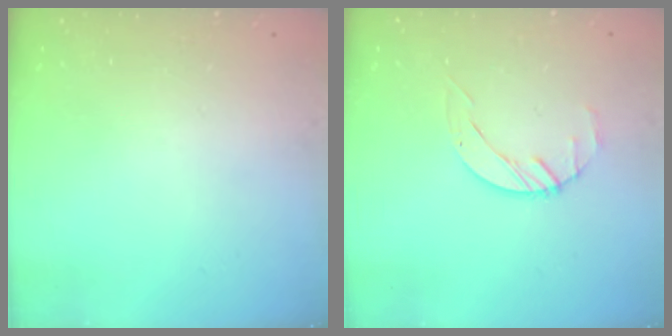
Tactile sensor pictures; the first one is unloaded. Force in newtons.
{"total": 2.0, "press": 2.0, "slide": 0.3}